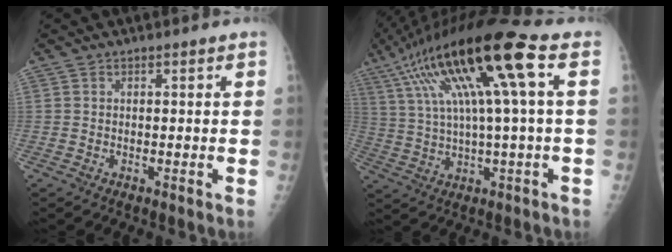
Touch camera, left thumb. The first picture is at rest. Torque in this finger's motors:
{"motor_torque": [1.44, 0.97, 2.27, -0.50, 0.72]}